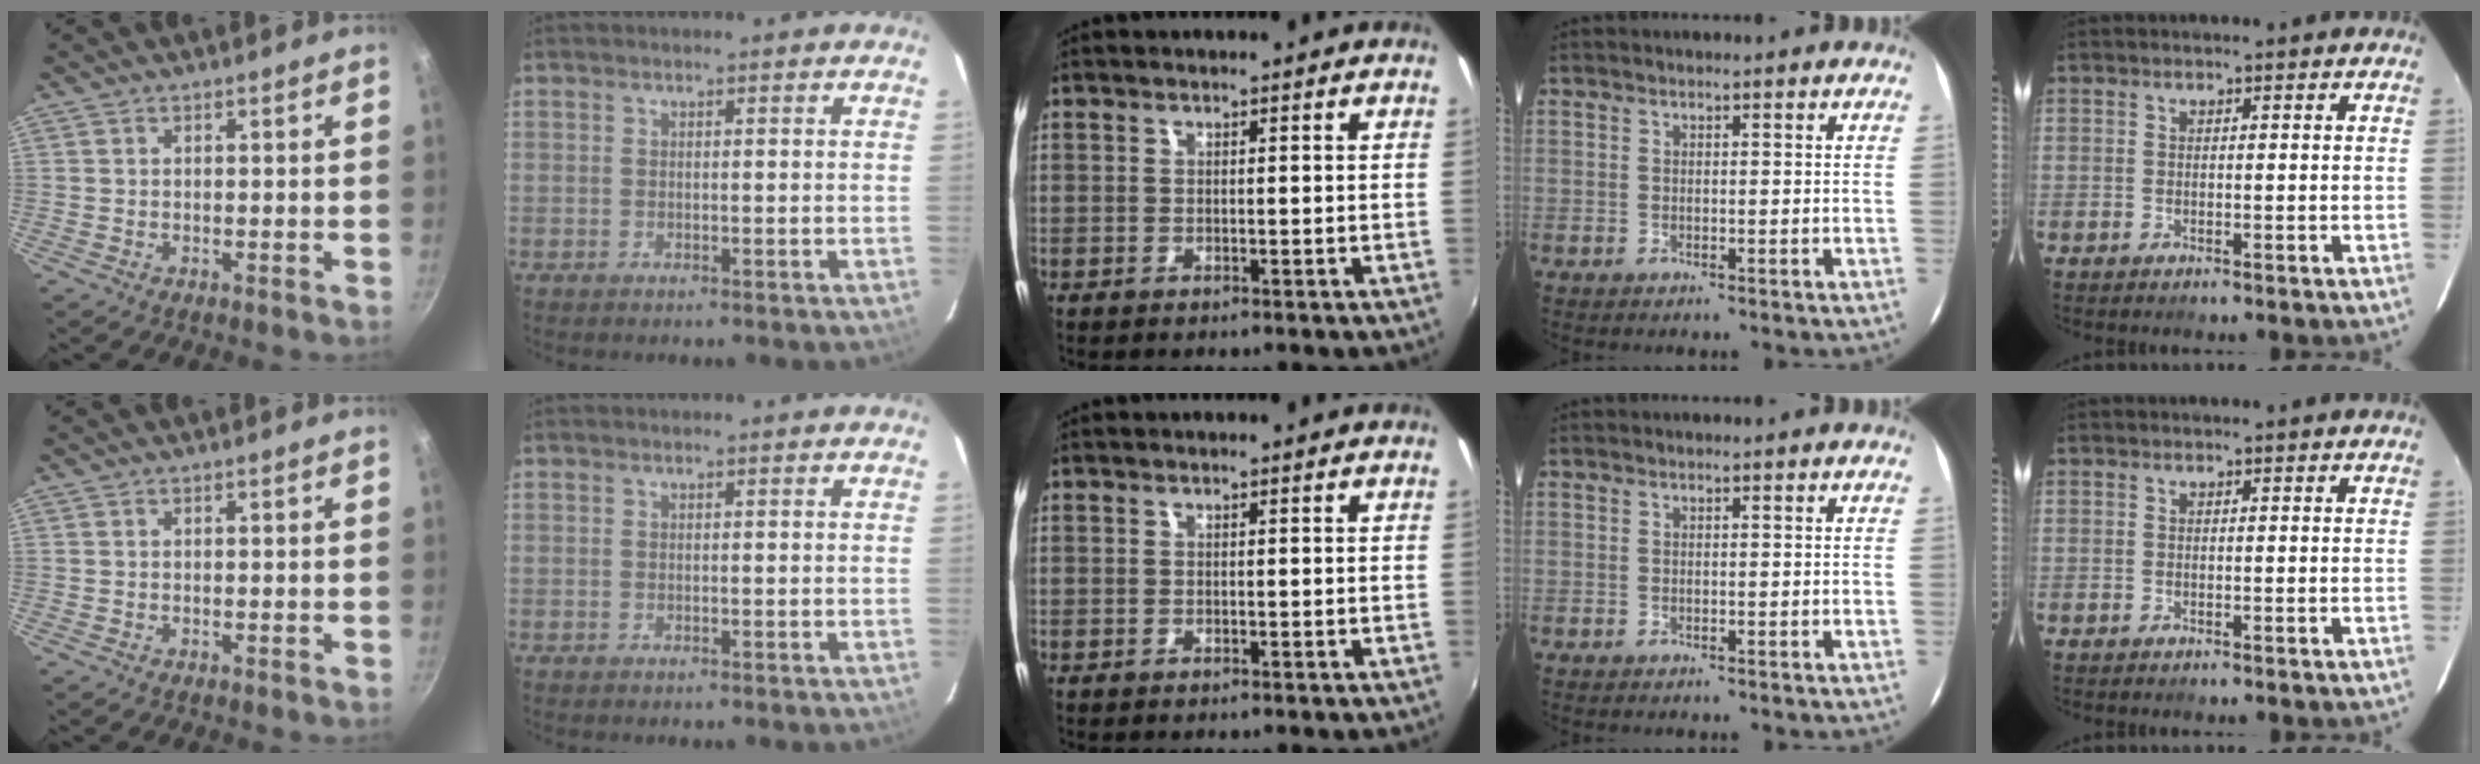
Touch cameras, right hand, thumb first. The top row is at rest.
{}